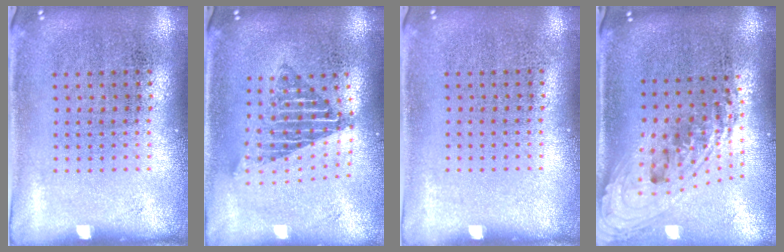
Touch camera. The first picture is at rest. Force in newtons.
{"total": 1.7, "press": 1.4, "slide": 0.9}
{"total": 0.0}
{"total": 2.4, "press": 1.7, "slide": 1.6}